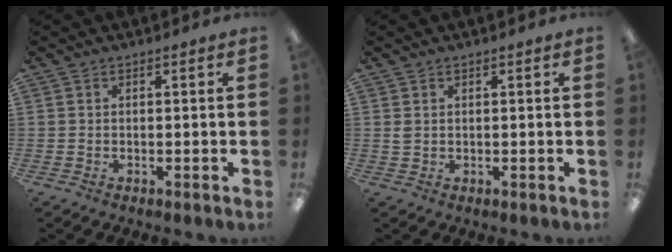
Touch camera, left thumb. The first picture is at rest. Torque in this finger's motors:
{"motor_torque": [-0.05, 0.23, 0.33, -0.13, 0.00]}